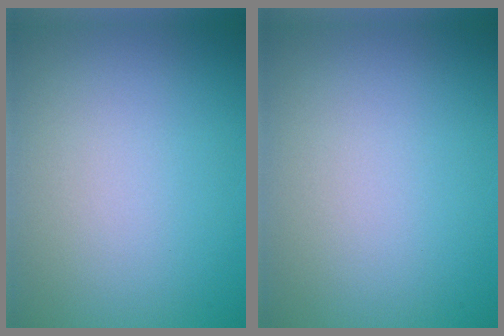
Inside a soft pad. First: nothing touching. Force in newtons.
{"total": 0.0}